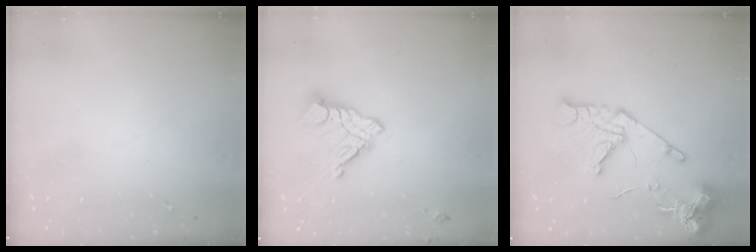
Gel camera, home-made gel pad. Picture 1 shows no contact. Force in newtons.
{"total": 12.6, "press": 12.5, "slide": 1.1}
{"total": 16.4, "press": 16.3, "slide": 1.9}